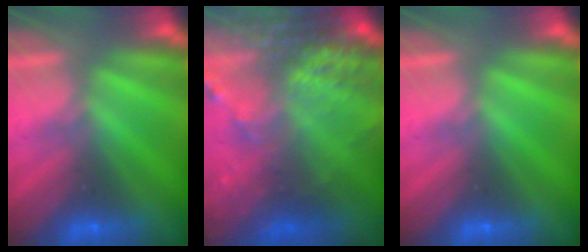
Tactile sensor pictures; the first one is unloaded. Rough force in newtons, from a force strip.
{"total": 6.8}
{"total": 0.0}